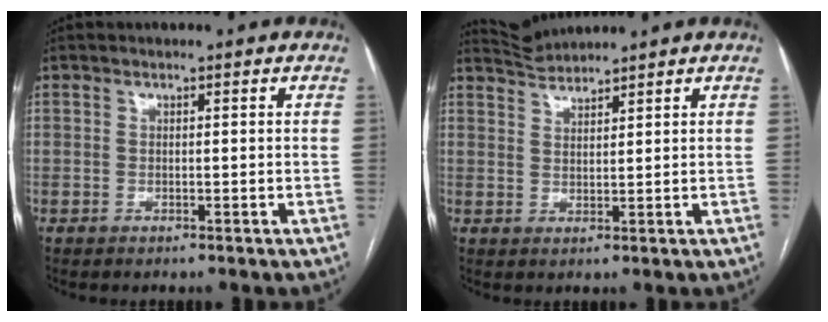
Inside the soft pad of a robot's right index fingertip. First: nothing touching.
{"total": 3.3, "force": [3.1, -0.6, -0.7], "torque": [0.005, 0.005, 0.068]}